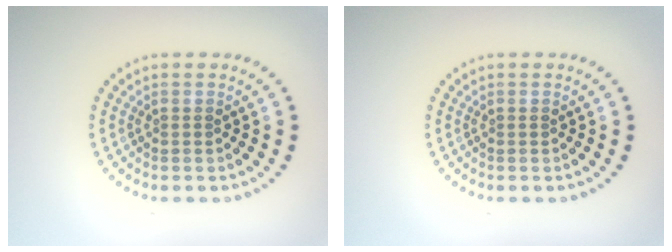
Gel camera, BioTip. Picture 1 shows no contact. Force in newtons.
{"total": 0.0}